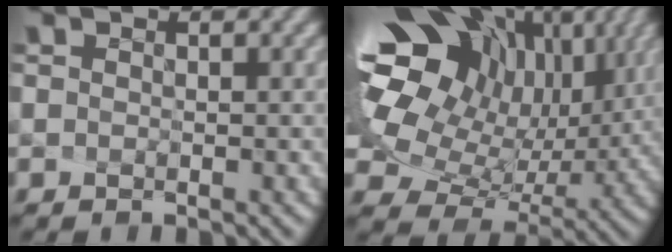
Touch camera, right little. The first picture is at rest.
{"total": 16.6, "force": [6.1, 10.4, 11.4], "torque": [-0.243, 0.003, 0.147]}